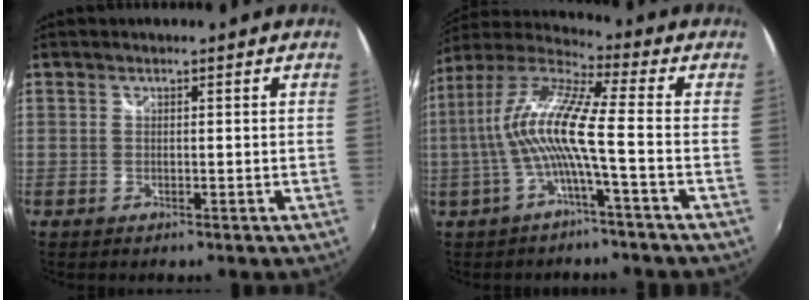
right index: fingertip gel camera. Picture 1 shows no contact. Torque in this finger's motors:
{"motor_torque": [1.97, -0.17, 1.03, 0.21]}